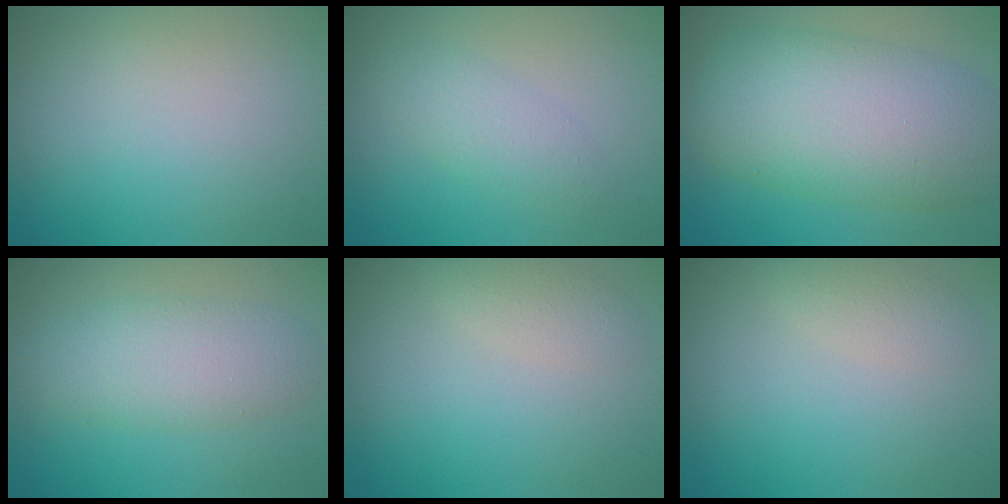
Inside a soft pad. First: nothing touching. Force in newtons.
{"total": 2.3, "press": 2.3, "slide": 0.2}
{"total": 9.9, "press": 9.9, "slide": 0.4}
{"total": 4.2, "press": 4.2, "slide": 0.2}
{"total": 1.7, "press": 1.7, "slide": 0.0}
{"total": 1.7, "press": 1.7, "slide": 0.0}